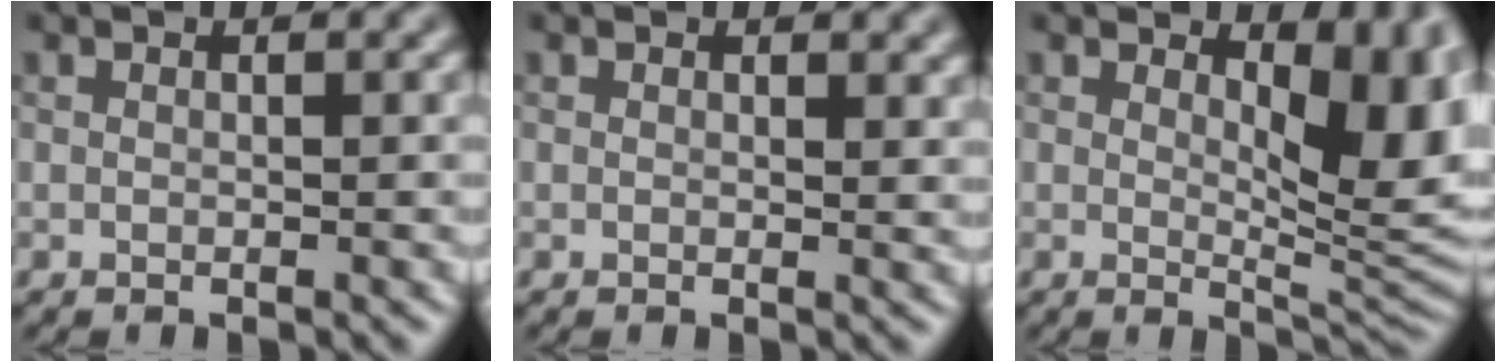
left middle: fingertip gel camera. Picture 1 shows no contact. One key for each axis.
{"total": 0.9, "fx": 0.6, "fy": 0.5, "fz": 0.6, "tx": -0.005, "ty": -0.004, "tz": 0.009}
{"total": 6.8, "fx": 2.0, "fy": 3.1, "fz": 5.7, "tx": -0.074, "ty": -0.014, "tz": 0.031}